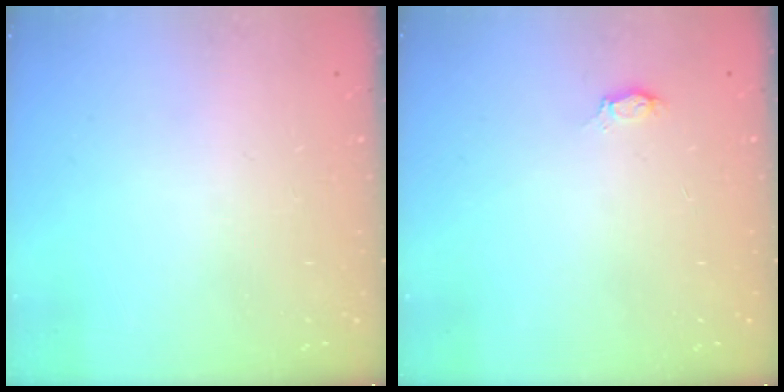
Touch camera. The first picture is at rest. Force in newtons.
{"total": 2.0, "press": 2.0, "slide": 0.3}